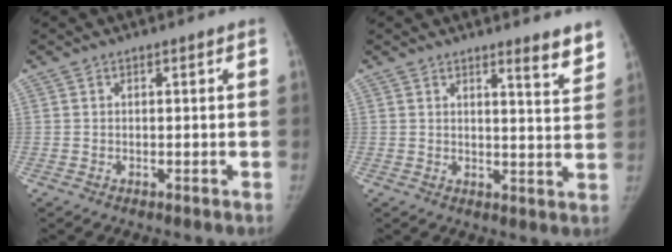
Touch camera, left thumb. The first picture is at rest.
{"total": 5.4, "force": [4.2, 0.6, 3.3], "torque": [-0.031, -0.035, 0.050]}